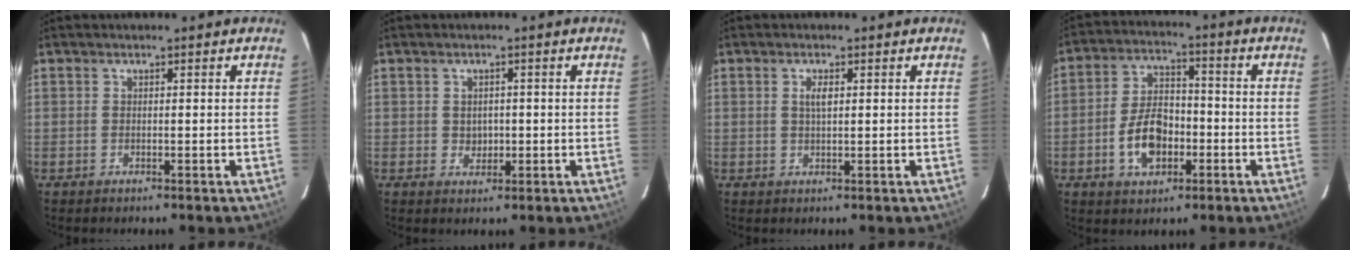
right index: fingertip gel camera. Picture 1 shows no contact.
{"total": 2.5, "force": [-0.1, 2.2, 1.1], "torque": [-0.014, 0.003, 0.003]}
{"total": 2.0, "force": [0.5, 0.7, 1.7], "torque": [-0.033, 0.002, 0.010]}
{"total": 10.2, "force": [-3.4, 6.1, 7.3], "torque": [-0.147, 0.016, -0.052]}